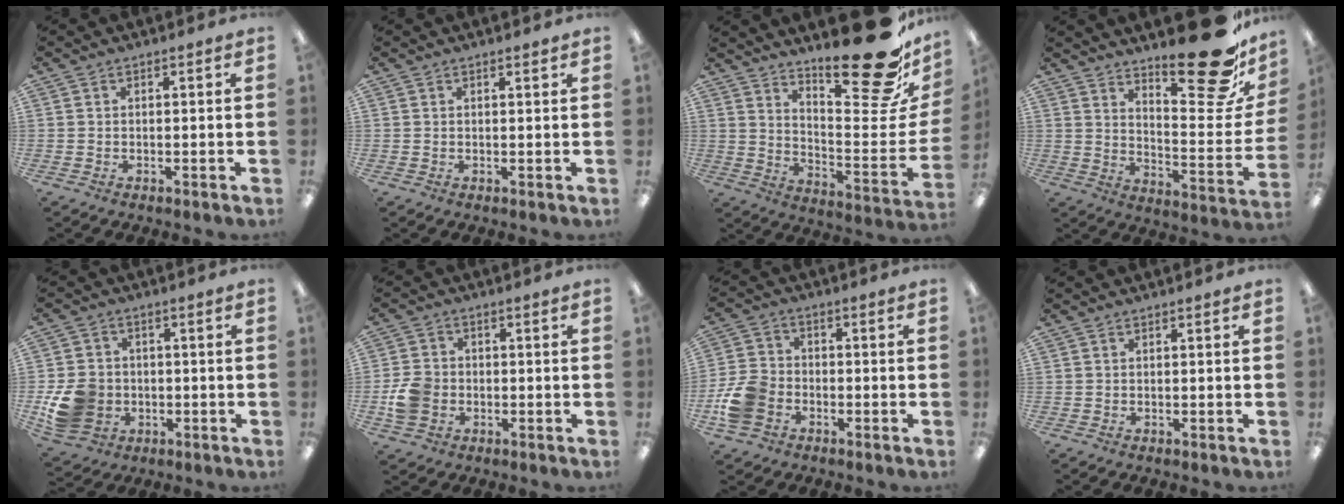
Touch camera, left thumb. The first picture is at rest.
{"total": 0.7, "force": [0.7, 0.0, 0.3], "torque": [-0.006, 0.000, 0.012]}
{"total": 24.7, "force": [18.2, 6.5, 15.4], "torque": [-0.185, -0.141, 0.292]}
{"total": 22.8, "force": [16.9, 6.7, 13.7], "torque": [-0.162, -0.133, 0.271]}
{"total": 10.2, "force": [-2.0, 8.8, 4.7], "torque": [-0.106, 0.017, -0.032]}
{"total": 6.8, "force": [-1.6, 5.7, 3.3], "torque": [-0.061, 0.012, -0.025]}
{"total": 9.1, "force": [-3.5, 6.8, 4.9], "torque": [-0.105, 0.027, -0.063]}
{"total": 0.0}